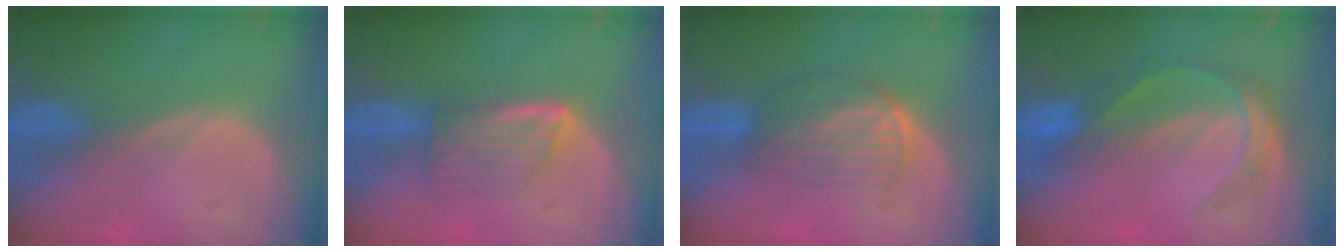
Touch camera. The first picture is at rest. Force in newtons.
{"total": 5.7, "press": 5.3, "slide": 2.3}
{"total": 7.0, "press": 5.9, "slide": 3.7}
{"total": 4.7, "press": 4.7, "slide": 0.7}